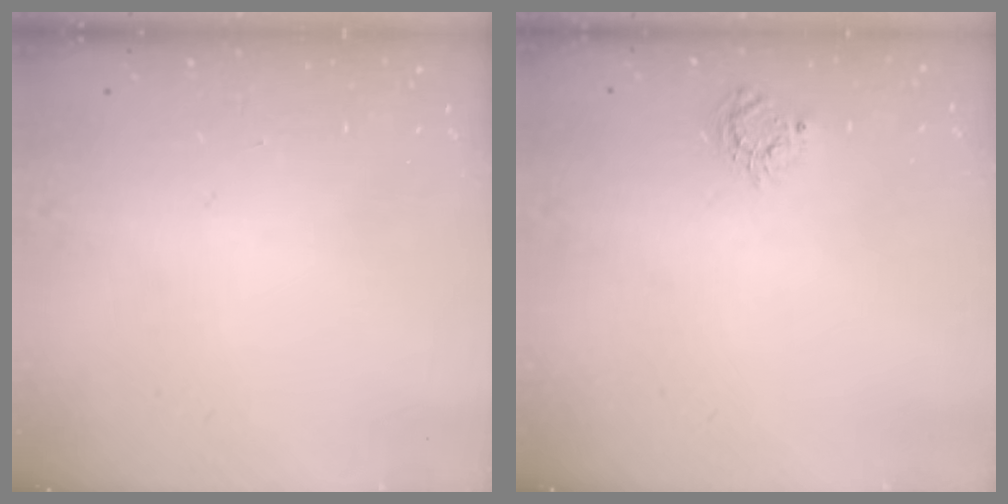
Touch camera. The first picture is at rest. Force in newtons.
{"total": 5.5, "press": 5.5, "slide": 0.2}